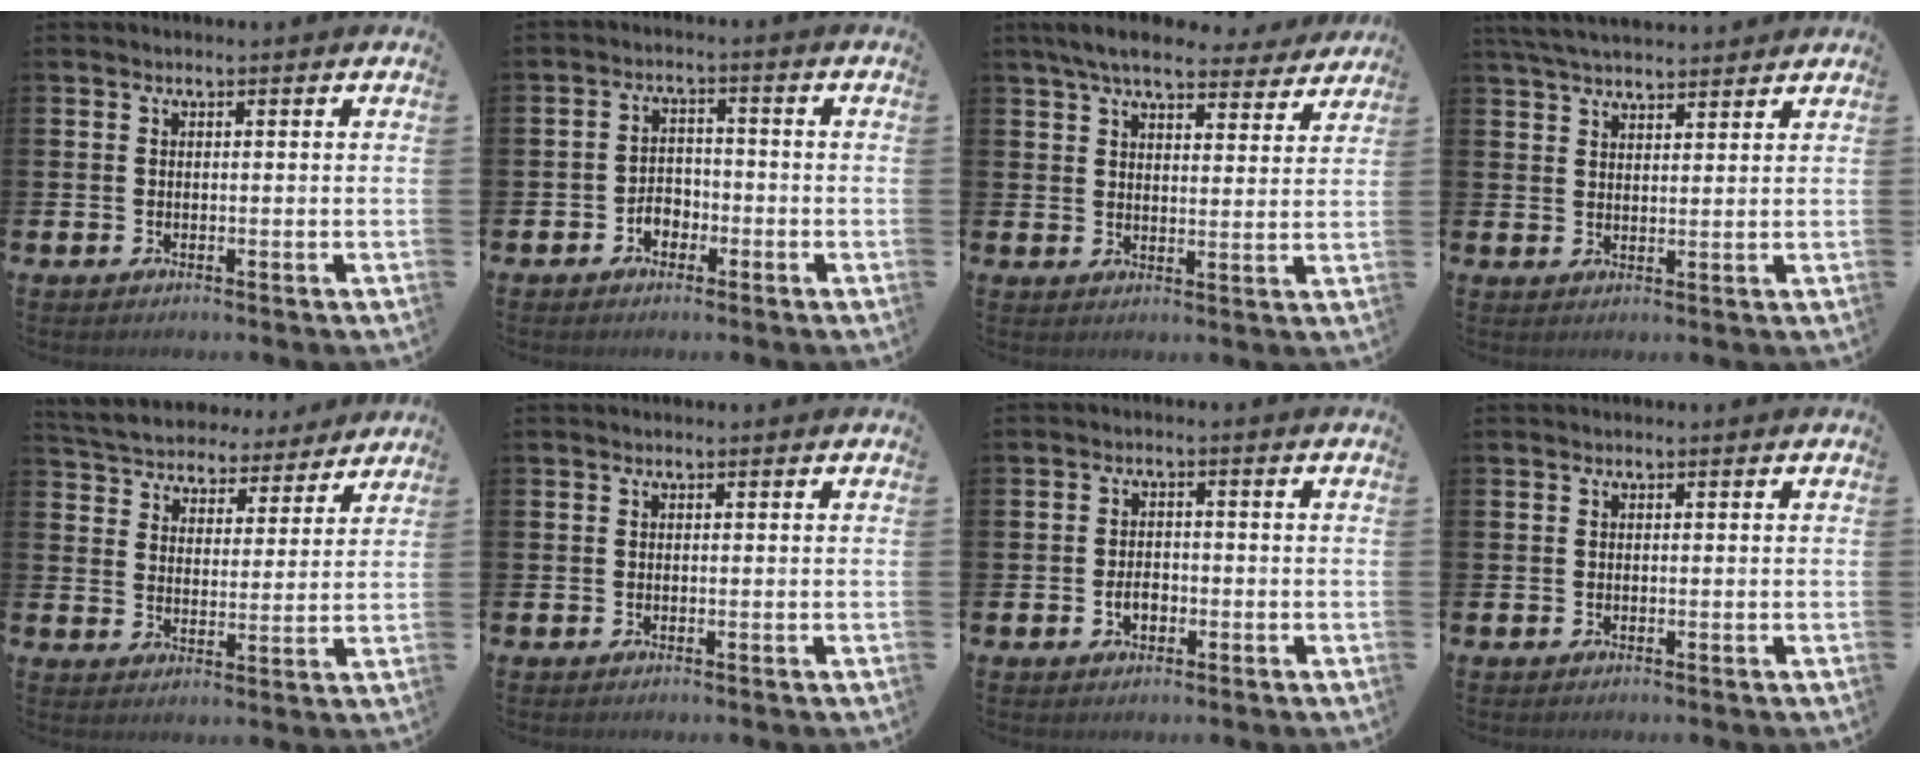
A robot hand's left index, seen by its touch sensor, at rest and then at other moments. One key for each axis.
{"total": 3.0, "fx": -1.8, "fy": 2.1, "fz": 1.1, "tx": -0.018, "ty": 0.005, "tz": -0.041}
{"total": 7.1, "fx": 6.5, "fy": 1.5, "fz": 2.4, "tx": -0.053, "ty": -0.030, "tz": 0.115}
{"total": 4.7, "fx": 4.5, "fy": 0.8, "fz": 1.1, "tx": -0.037, "ty": -0.012, "tz": 0.085}
{"total": 5.5, "fx": 5.2, "fy": 1.5, "fz": -0.1, "tx": -0.029, "ty": -0.040, "tz": 0.090}
{"total": 0.0}
{"total": 2.5, "fx": -0.8, "fy": 1.7, "fz": 1.7, "tx": -0.019, "ty": -0.002, "tz": -0.020}
{"total": 0.0}